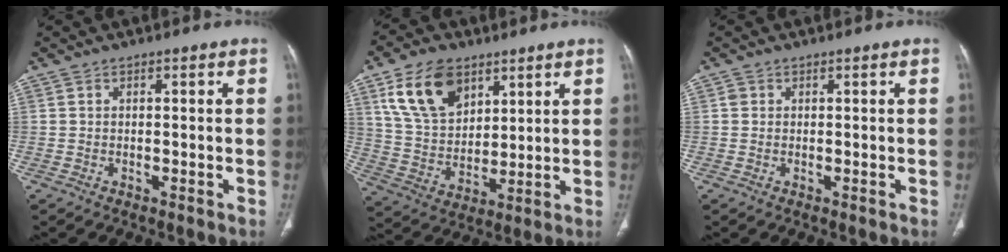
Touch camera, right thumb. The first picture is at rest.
{"total": 14.7, "force": [7.7, 9.2, 8.5], "torque": [-0.130, -0.027, 0.156]}
{"total": 0.8, "force": [0.2, 0.7, 0.2], "torque": [0.001, 0.002, 0.004]}